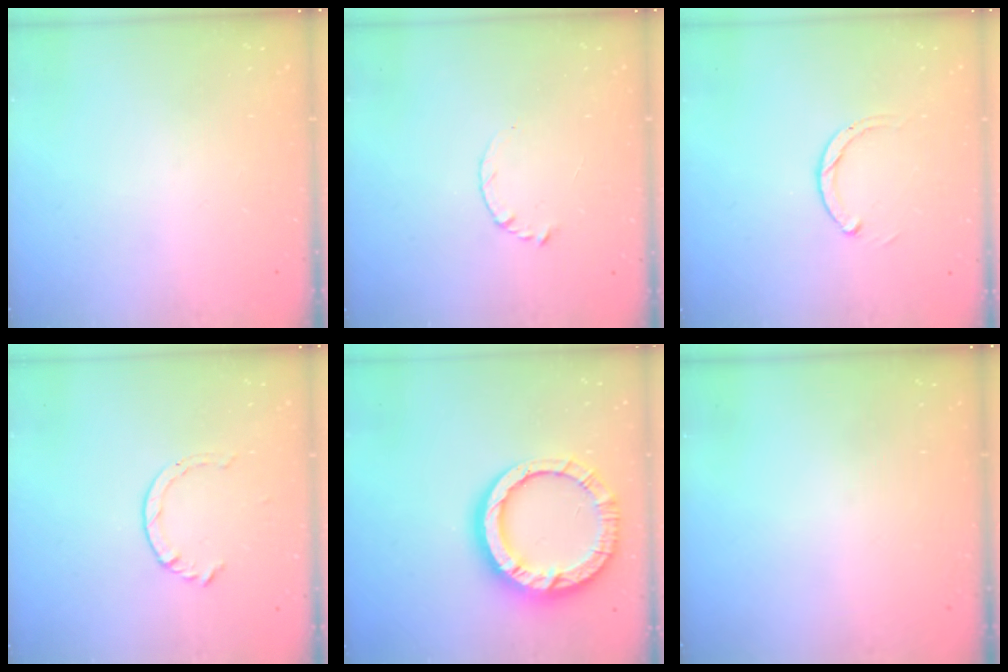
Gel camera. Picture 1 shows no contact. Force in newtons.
{"total": 3.9, "press": 3.9, "slide": 0.5}
{"total": 2.5, "press": 2.5, "slide": 0.3}
{"total": 3.5, "press": 3.5, "slide": 0.4}
{"total": 15.9, "press": 15.8, "slide": 2.2}
{"total": 0.0}